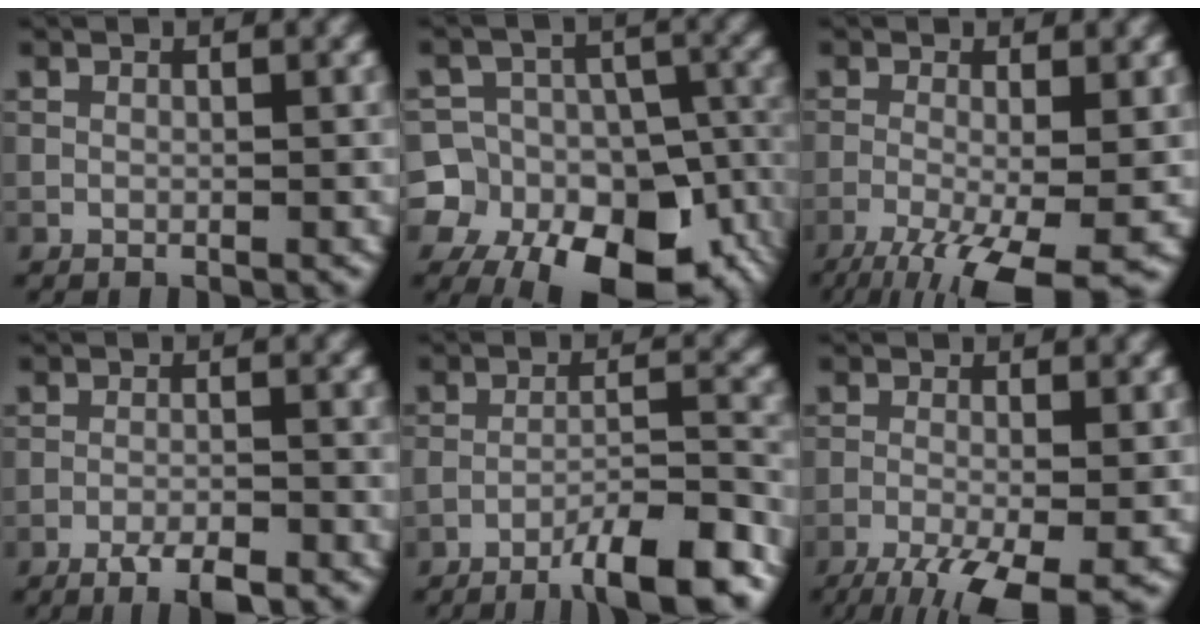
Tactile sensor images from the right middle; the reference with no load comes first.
{"total": 18.9, "force": [-10.3, 14.1, 7.2], "torque": [-0.113, -0.050, -0.152]}
{"total": 9.1, "force": [-4.7, 2.6, 7.4], "torque": [-0.131, -0.026, -0.079]}
{"total": 3.4, "force": [-2.4, 0.6, 2.2], "torque": [-0.043, 0.000, -0.044]}
{"total": 7.9, "force": [-5.6, 1.5, 5.3], "torque": [-0.074, 0.009, -0.088]}
{"total": 8.1, "force": [-4.8, 2.3, 6.1], "torque": [-0.112, -0.021, -0.083]}